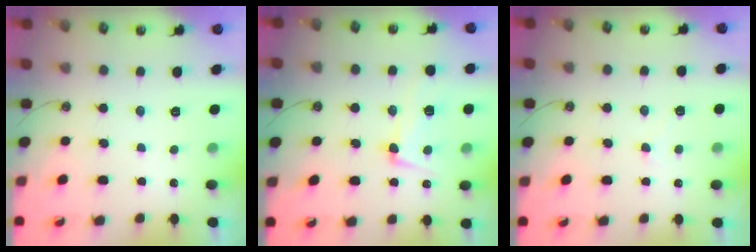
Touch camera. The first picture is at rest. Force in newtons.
{"total": 8.1, "press": 7.8, "slide": 1.9}
{"total": 1.4, "press": 1.3, "slide": 0.5}